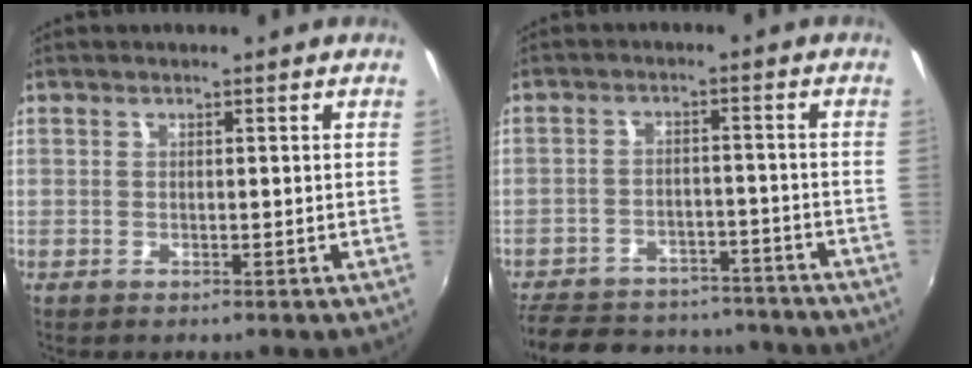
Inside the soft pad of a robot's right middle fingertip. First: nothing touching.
{"total": 21.3, "force": [-17.7, 8.9, 7.9], "torque": [-0.183, 0.026, -0.229]}